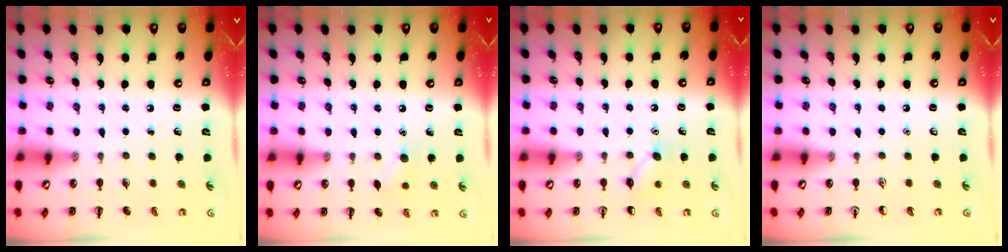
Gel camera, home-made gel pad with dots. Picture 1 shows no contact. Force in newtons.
{"total": 6.2, "press": 5.9, "slide": 1.7}
{"total": 6.6, "press": 6.4, "slide": 1.7}
{"total": 0.0}